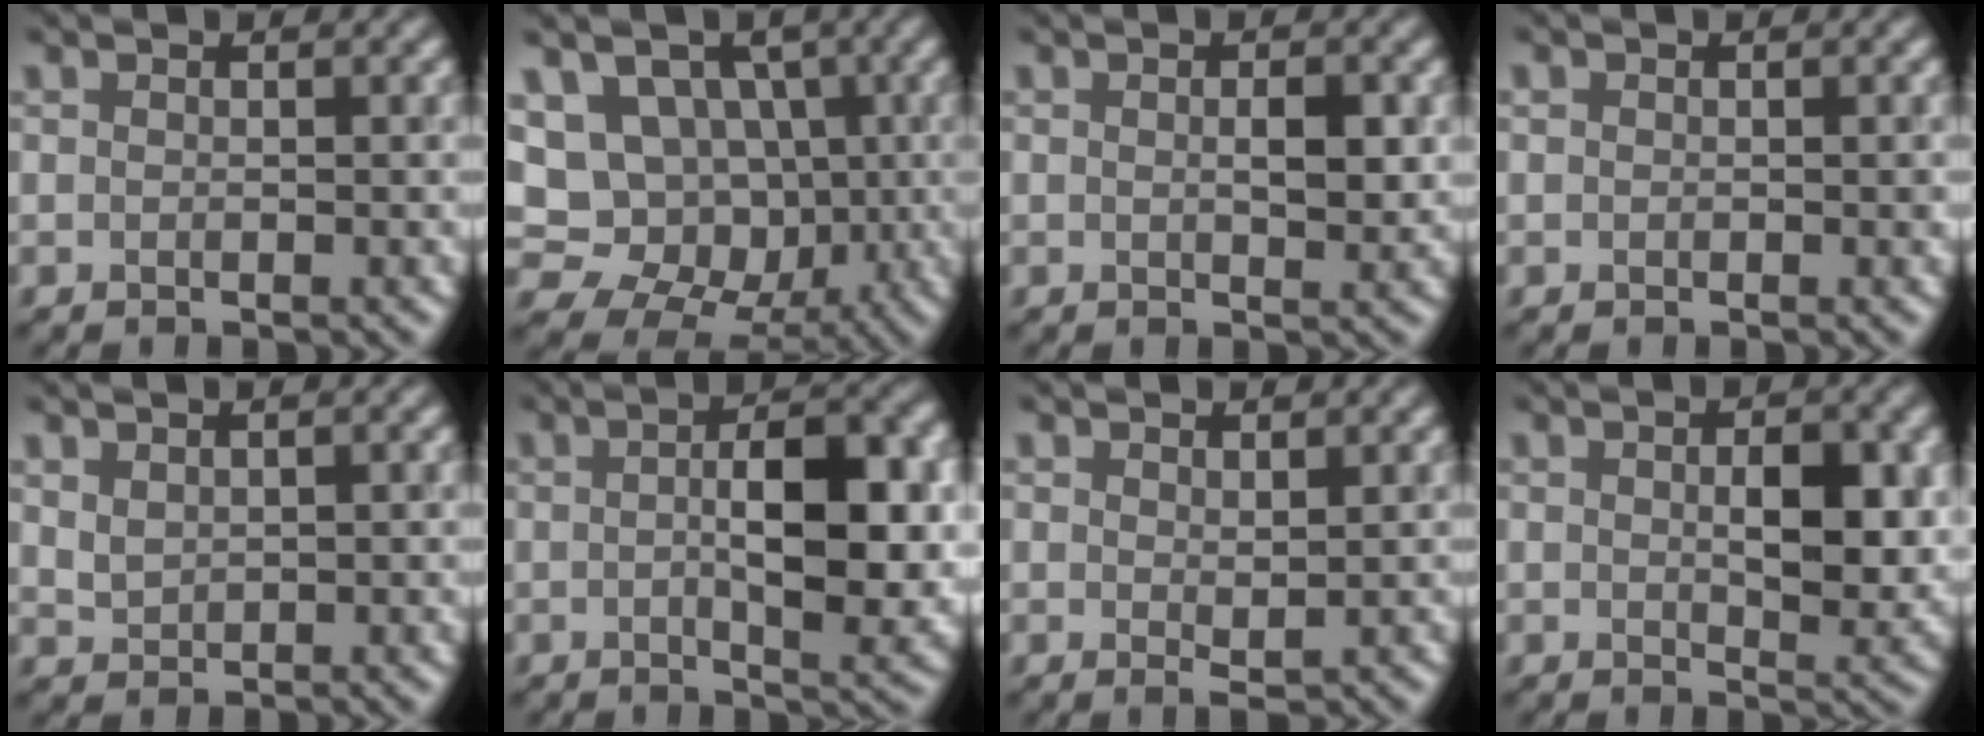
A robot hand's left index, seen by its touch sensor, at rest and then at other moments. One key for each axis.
{"total": 11.1, "fx": 0.2, "fy": 9.6, "fz": 5.5, "tx": -0.091, "ty": 0.035, "tz": -0.028}
{"total": 2.2, "fx": 0.3, "fy": 0.7, "fz": 2.0, "tx": -0.036, "ty": -0.002, "tz": 0.007}
{"total": 0.6, "fx": 0.1, "fy": 0.5, "fz": 0.3, "tx": -0.002, "ty": -0.003, "tz": 0.000}
{"total": 1.3, "fx": 0.8, "fy": 0.8, "fz": 0.7, "tx": -0.017, "ty": -0.002, "tz": 0.023}
{"total": 8.1, "fx": 0.2, "fy": 2.8, "fz": 7.6, "tx": -0.109, "ty": 0.001, "tz": 0.001}
{"total": 0.9, "fx": 0.6, "fy": 0.3, "fz": 0.7, "tx": -0.012, "ty": -0.005, "tz": 0.012}
{"total": 4.7, "fx": 0.6, "fy": 2.1, "fz": 4.2, "tx": -0.068, "ty": -0.004, "tz": 0.014}